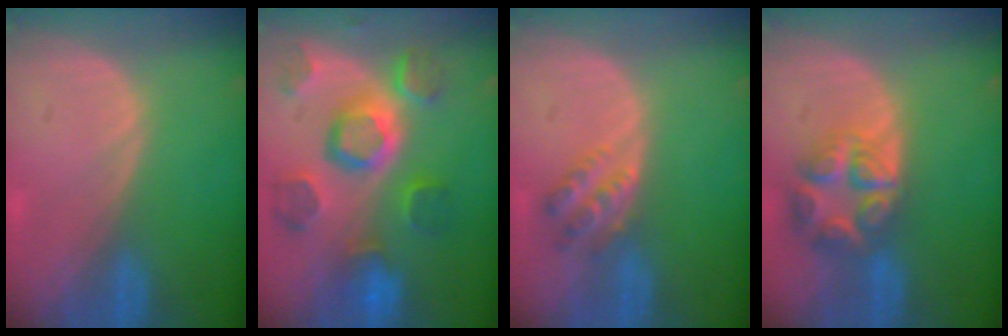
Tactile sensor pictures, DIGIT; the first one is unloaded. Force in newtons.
{"total": 11.3, "press": 10.0, "slide": 5.3}
{"total": 4.6, "press": 3.9, "slide": 2.5}
{"total": 8.0, "press": 7.0, "slide": 3.9}